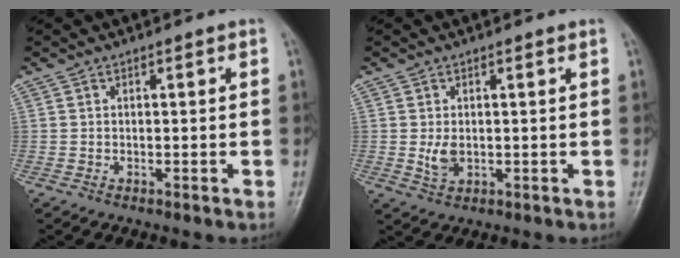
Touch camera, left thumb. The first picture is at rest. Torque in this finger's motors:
{"motor_torque": [0.58, 0.68, 0.38, 0.04, 0.01]}